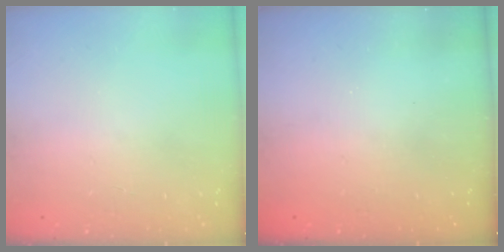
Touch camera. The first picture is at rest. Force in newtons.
{"total": 2.4, "press": 2.3, "slide": 0.8}